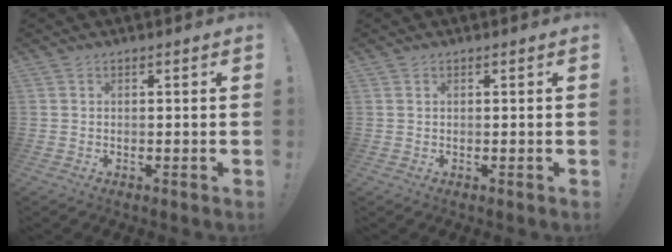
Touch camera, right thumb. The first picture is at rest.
{"total": 0.0}